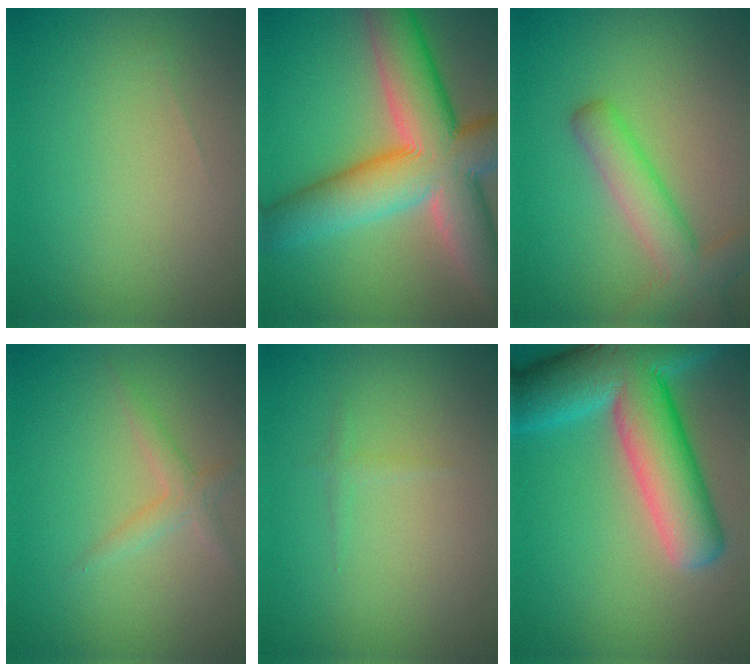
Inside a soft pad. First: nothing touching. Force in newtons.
{"total": 13.1, "press": 13.1, "slide": 0.9}
{"total": 4.5, "press": 4.5, "slide": 0.2}
{"total": 1.7, "press": 1.7, "slide": 0.1}
{"total": 0.6, "press": 0.6, "slide": 0.1}
{"total": 12.0, "press": 12.0, "slide": 0.8}